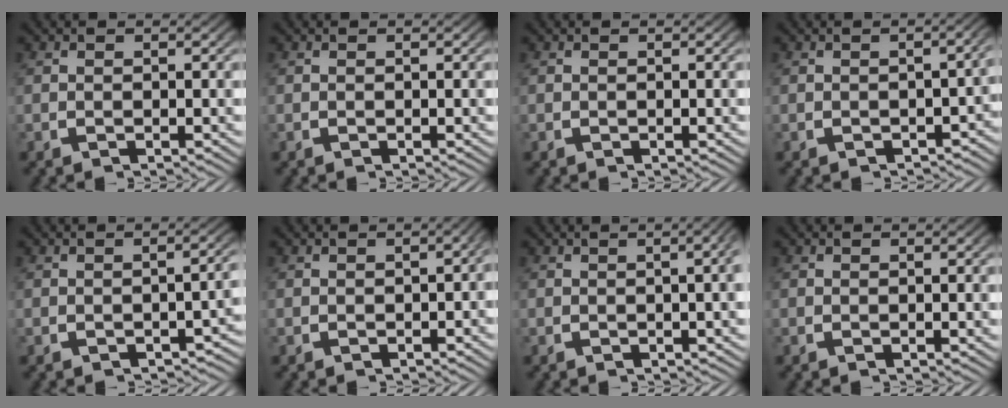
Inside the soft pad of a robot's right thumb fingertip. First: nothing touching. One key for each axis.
{"total": 0.0}
{"total": 0.0}
{"total": 2.4, "fx": -1.9, "fy": 0.8, "fz": 1.3, "tx": -0.015, "ty": -0.005, "tz": -0.023}
{"total": 2.9, "fx": -2.3, "fy": 0.7, "fz": 1.6, "tx": -0.019, "ty": -0.001, "tz": -0.029}
{"total": 1.3, "fx": -0.7, "fy": 0.5, "fz": 1.0, "tx": -0.012, "ty": -0.003, "tz": -0.009}
{"total": 2.9, "fx": 0.1, "fy": 0.8, "fz": 2.8, "tx": -0.025, "ty": 0.014, "tz": -0.002}
{"total": 0.0}